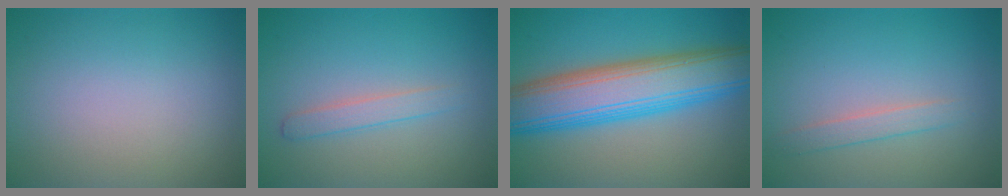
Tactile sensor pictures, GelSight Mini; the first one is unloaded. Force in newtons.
{"total": 1.8, "press": 1.8, "slide": 0.1}
{"total": 10.3, "press": 10.3, "slide": 0.1}
{"total": 1.5, "press": 1.5, "slide": 0.0}